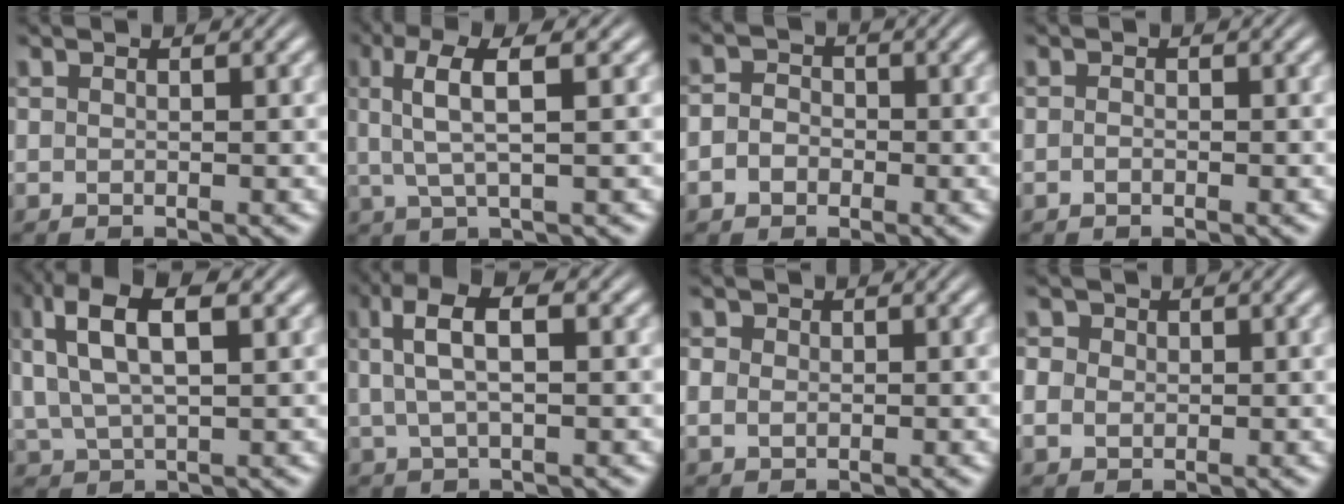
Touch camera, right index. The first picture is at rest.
{"total": 4.7, "force": [1.2, 1.2, 4.4], "torque": [-0.090, 0.011, 0.022]}
{"total": 3.0, "force": [-1.1, 2.6, 0.8], "torque": [-0.021, -0.012, -0.022]}
{"total": 0.6, "force": [-0.5, 0.1, 0.2], "torque": [-0.007, -0.006, -0.009]}
{"total": 7.7, "force": [3.0, 4.0, 5.9], "torque": [-0.121, 0.008, 0.057]}
{"total": 6.6, "force": [2.4, 3.0, 5.3], "torque": [-0.099, 0.017, 0.033]}
{"total": 2.4, "force": [0.1, 2.2, 0.9], "torque": [-0.027, -0.007, 0.003]}
{"total": 3.7, "force": [0.3, 3.4, 1.3], "torque": [-0.034, -0.001, 0.001]}